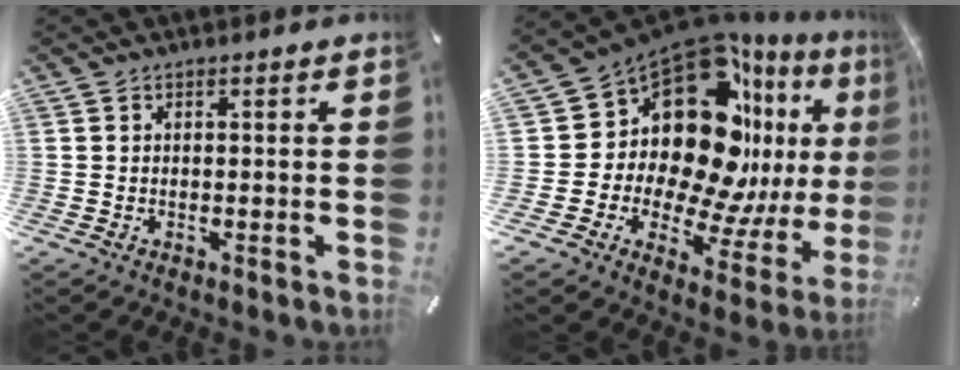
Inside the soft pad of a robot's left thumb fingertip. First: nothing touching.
{"total": 21.1, "force": [9.1, 13.0, 13.8], "torque": [-0.242, -0.112, 0.157]}